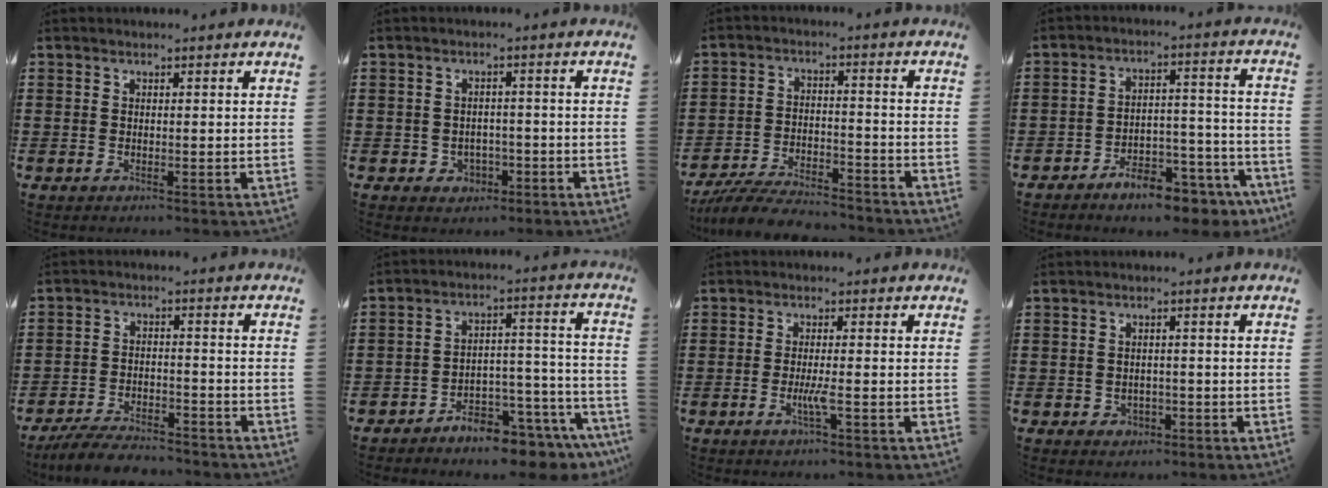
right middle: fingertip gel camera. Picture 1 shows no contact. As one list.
[{"total": 2.1, "force": [-1.1, 1.7, 0.5], "torque": [-0.018, 0.004, -0.028]}, {"total": 7.0, "force": [-6.8, 1.0, 1.6], "torque": [-0.030, 0.010, -0.132]}, {"total": 7.0, "force": [-6.3, 1.7, 2.4], "torque": [-0.039, 0.019, -0.120]}, {"total": 5.5, "force": [-5.3, 0.8, 1.3], "torque": [-0.026, 0.007, -0.105]}, {"total": 6.0, "force": [-5.8, 0.8, 1.2], "torque": [-0.019, 0.012, -0.111]}, {"total": 2.9, "force": [-1.2, 0.2, 2.7], "torque": [-0.047, -0.001, -0.022]}, {"total": 1.5, "force": [-0.8, 1.2, 0.4], "torque": [-0.013, 0.002, -0.019]}]